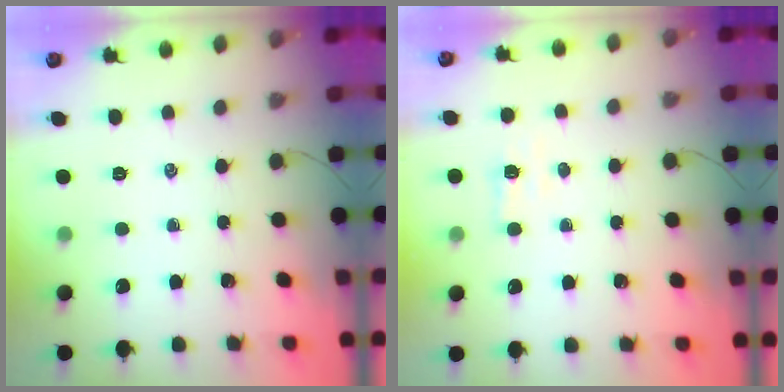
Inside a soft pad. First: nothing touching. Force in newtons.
{"total": 2.9, "press": 2.8, "slide": 1.0}